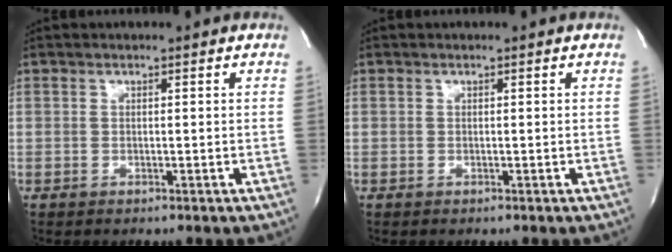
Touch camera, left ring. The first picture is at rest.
{"total": 0.0}